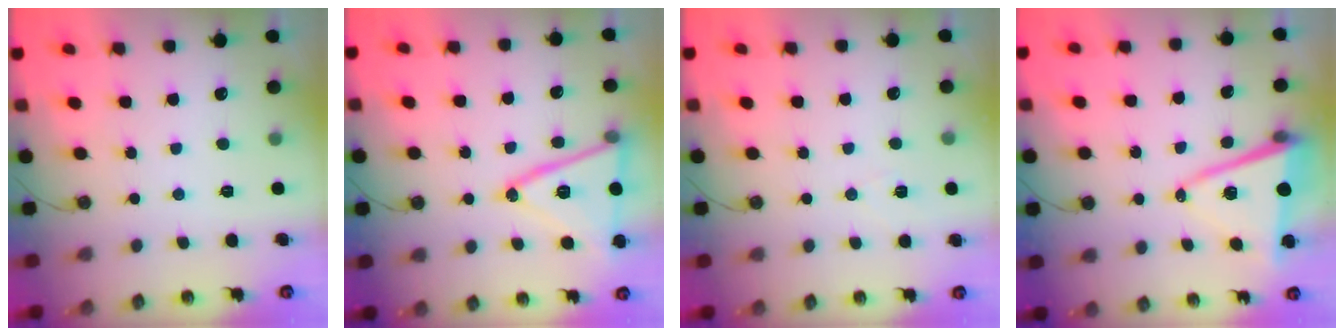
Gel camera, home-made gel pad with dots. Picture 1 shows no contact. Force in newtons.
{"total": 18.6, "press": 18.3, "slide": 3.5}
{"total": 6.9, "press": 5.7, "slide": 3.8}
{"total": 11.3, "press": 11.1, "slide": 2.1}